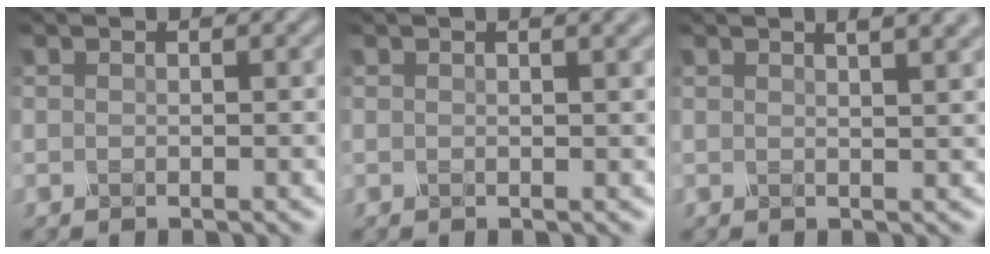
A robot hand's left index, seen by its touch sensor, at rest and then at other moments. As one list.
[{"total": 2.1, "force": [1.2, 0.7, 1.5], "torque": [-0.010, 0.003, 0.015]}, {"total": 4.7, "force": [2.7, 1.9, 3.3], "torque": [-0.011, 0.027, 0.002]}]